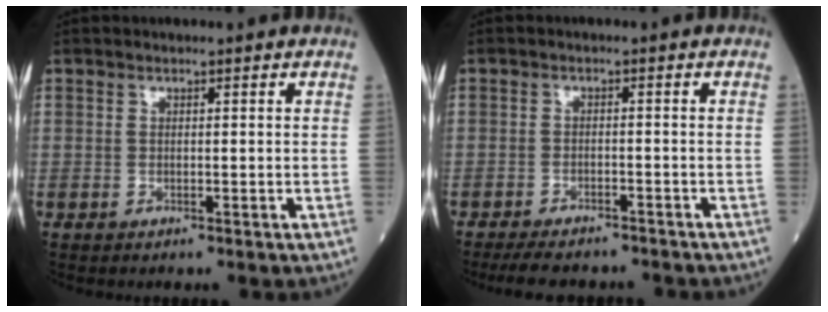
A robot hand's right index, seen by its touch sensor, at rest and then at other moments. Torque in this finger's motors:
{"motor_torque": [0.57, -0.66, 0.06, 0.06]}